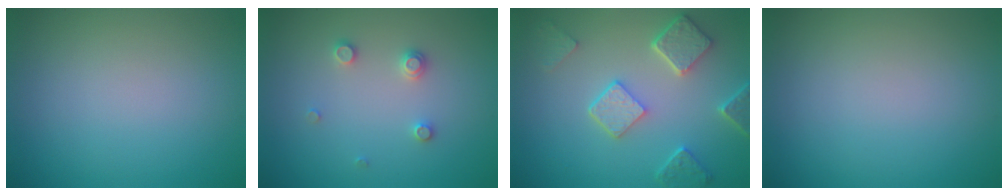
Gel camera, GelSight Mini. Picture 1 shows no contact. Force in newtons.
{"total": 1.5, "press": 1.5, "slide": 0.2}
{"total": 4.8, "press": 3.7, "slide": 2.9}
{"total": 0.0}